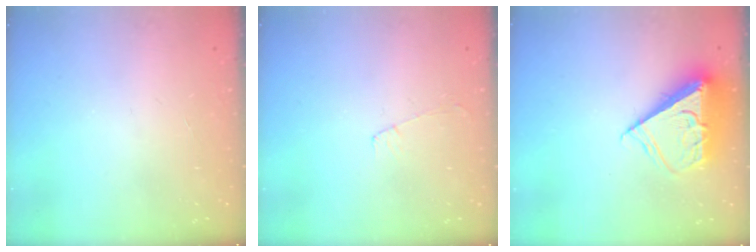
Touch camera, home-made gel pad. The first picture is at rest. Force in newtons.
{"total": 4.0, "press": 3.9, "slide": 0.5}
{"total": 10.0, "press": 9.9, "slide": 1.1}